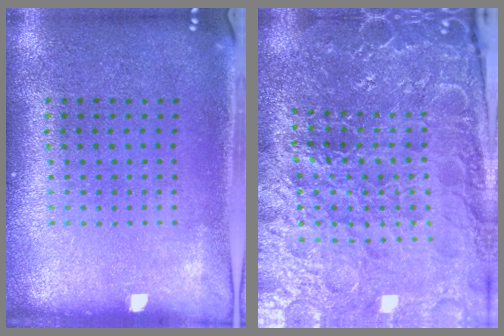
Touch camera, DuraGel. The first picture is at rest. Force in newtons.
{"total": 4.9, "press": 4.7, "slide": 1.4}